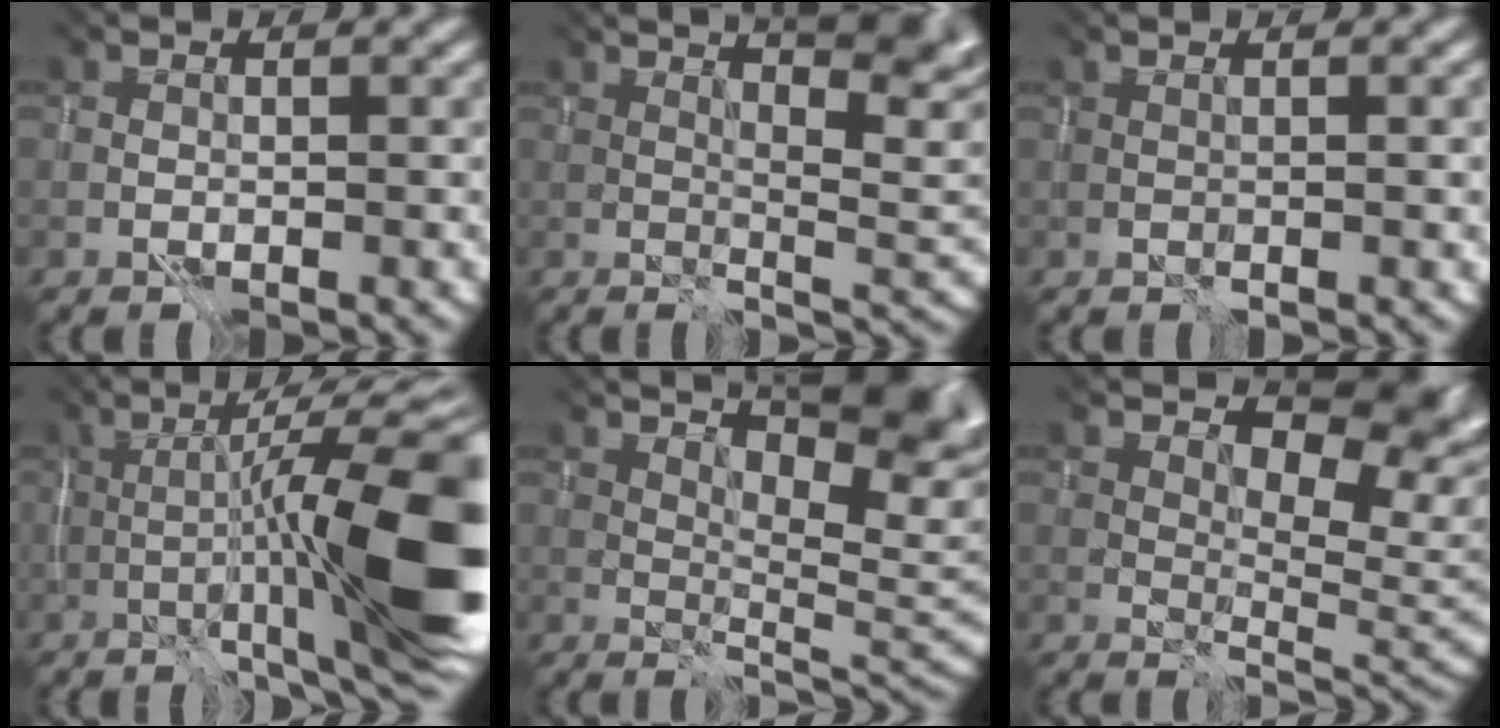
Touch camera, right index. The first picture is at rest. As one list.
[{"total": 6.8, "force": [3.3, 1.2, 5.8], "torque": [-0.060, 0.010, 0.062]}, {"total": 1.0, "force": [0.9, 0.2, 0.3], "torque": [-0.006, 0.000, 0.010]}, {"total": 12.8, "force": [-3.9, 0.6, 12.1], "torque": [-0.174, 0.010, -0.043]}, {"total": 7.4, "force": [4.5, 2.0, 5.6], "torque": [-0.078, -0.004, 0.091]}, {"total": 6.2, "force": [2.4, 2.8, 5.0], "torque": [-0.063, -0.014, 0.056]}]